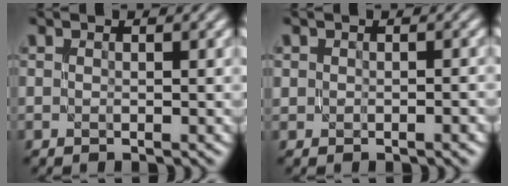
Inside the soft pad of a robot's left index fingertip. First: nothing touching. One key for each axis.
{"total": 1.3, "fx": -0.2, "fy": 1.0, "fz": 0.8, "tx": -0.009, "ty": -0.004, "tz": 0.001}